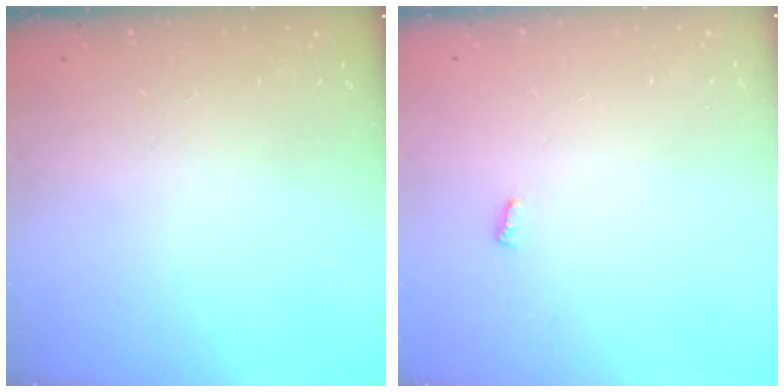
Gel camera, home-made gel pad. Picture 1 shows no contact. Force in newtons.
{"total": 2.8, "press": 2.8, "slide": 0.4}